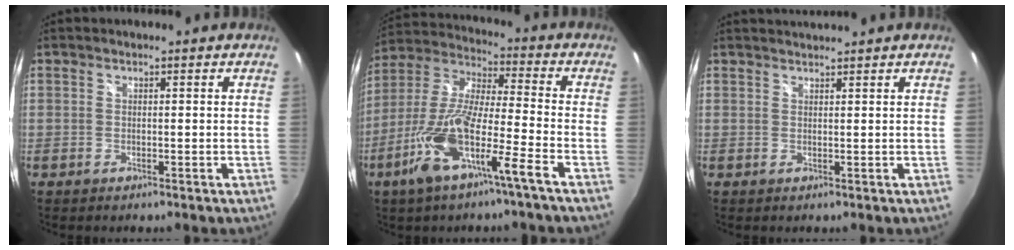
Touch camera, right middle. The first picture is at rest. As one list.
[{"total": 15.0, "force": [-8.0, 1.1, 12.7], "torque": [-0.257, -0.018, -0.157]}, {"total": 2.0, "force": [2.0, -0.5, 0.2], "torque": [-0.005, 0.001, 0.033]}]